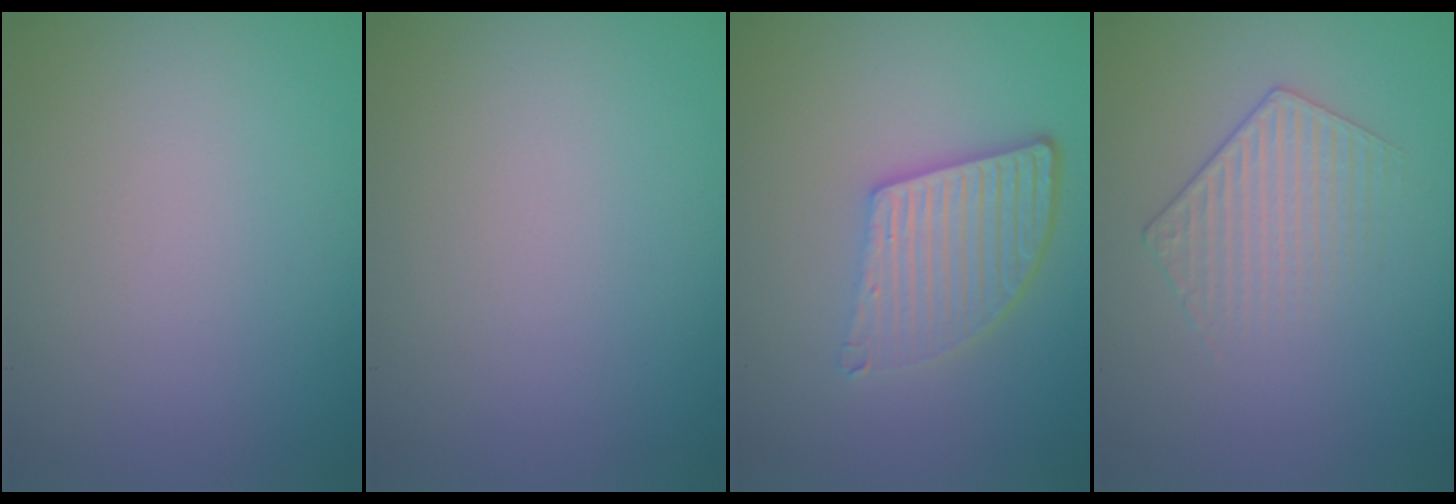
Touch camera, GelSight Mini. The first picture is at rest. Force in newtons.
{"total": 0.0}
{"total": 5.2, "press": 3.8, "slide": 3.6}
{"total": 1.9, "press": 1.4, "slide": 1.3}